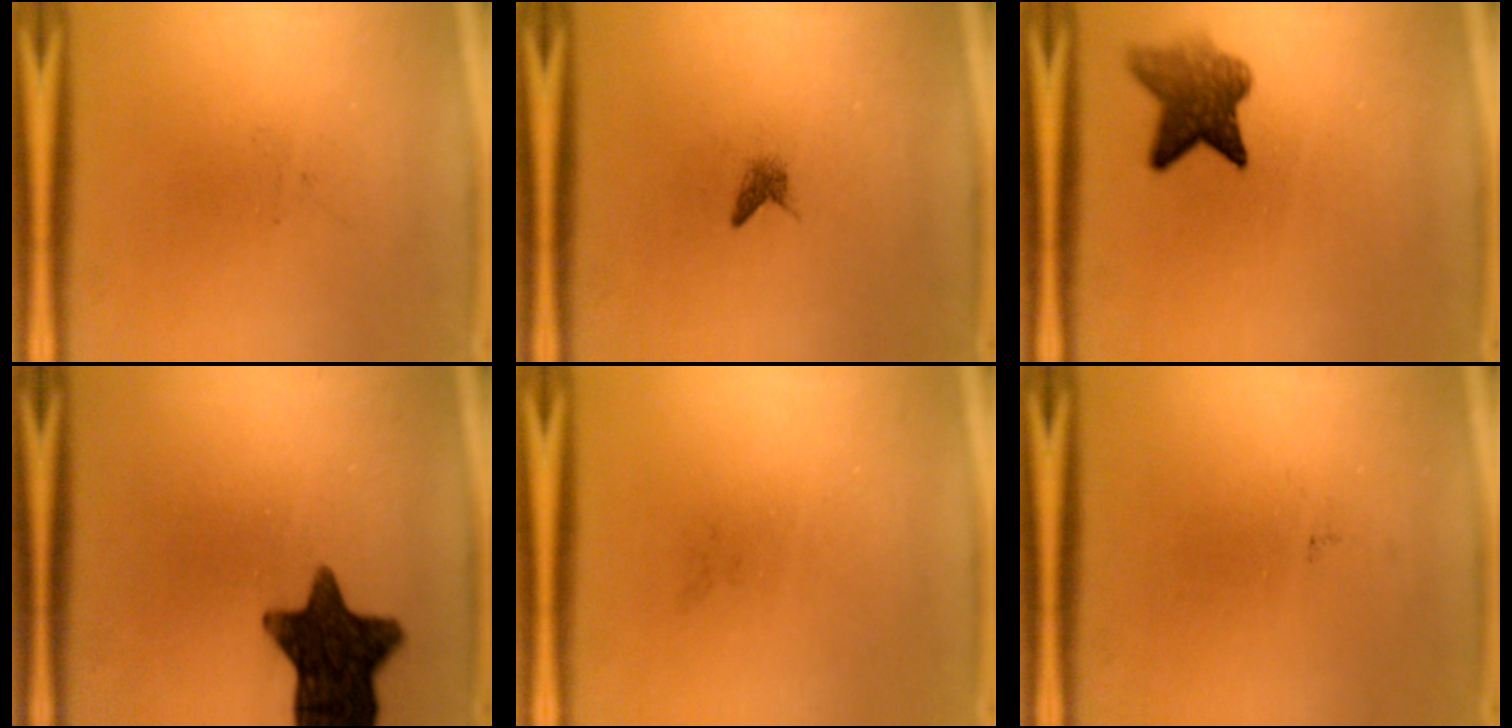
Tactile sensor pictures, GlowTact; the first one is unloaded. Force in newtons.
{"total": 1.0}
{"total": 5.9}
{"total": 13.7}
{"total": 0.0}
{"total": 0.0}